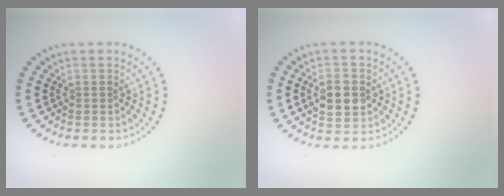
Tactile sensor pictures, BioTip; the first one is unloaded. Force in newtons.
{"total": 3.0, "press": 3.0, "slide": 0.1}